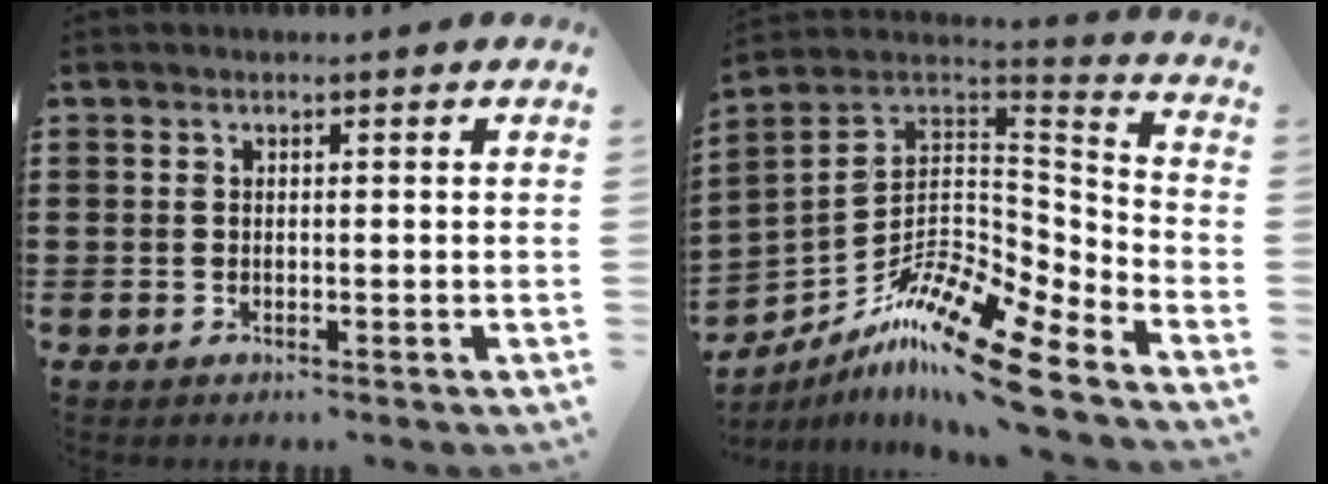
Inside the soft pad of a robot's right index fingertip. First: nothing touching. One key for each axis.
{"total": 14.2, "fx": -10.5, "fy": 2.4, "fz": 9.3, "tx": -0.169, "ty": 0.019, "tz": -0.200}